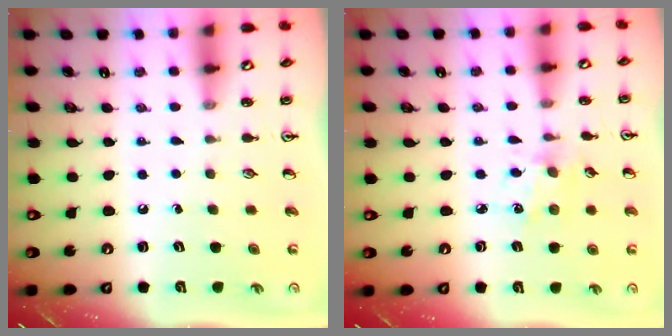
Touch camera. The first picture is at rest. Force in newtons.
{"total": 2.8, "press": 2.8, "slide": 0.5}